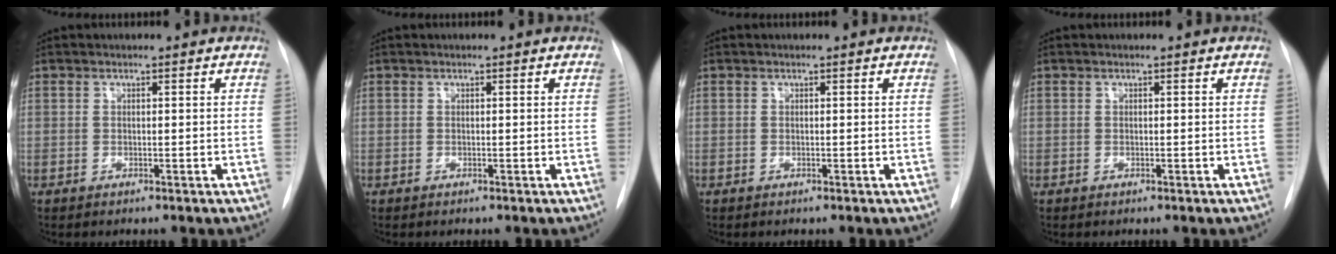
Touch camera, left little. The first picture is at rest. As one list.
[{"total": 0.0}, {"total": 0.0}, {"total": 0.0}]